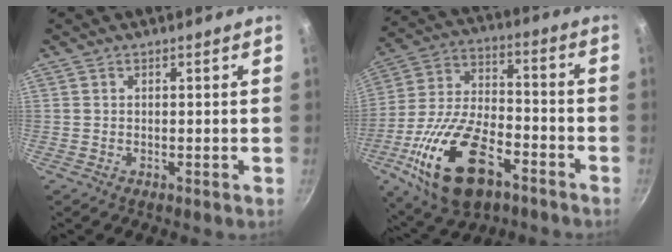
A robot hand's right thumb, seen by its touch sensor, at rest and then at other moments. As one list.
[{"total": 21.8, "force": [-9.8, 11.4, 15.7], "torque": [-0.295, 0.034, -0.177]}]